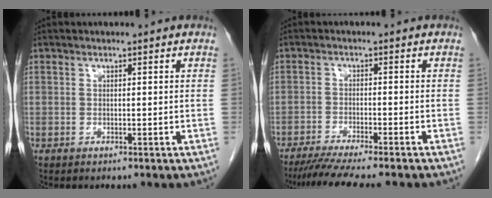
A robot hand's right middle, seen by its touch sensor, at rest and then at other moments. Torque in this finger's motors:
{"motor_torque": [1.14, -1.00, 0.11, 0.06]}